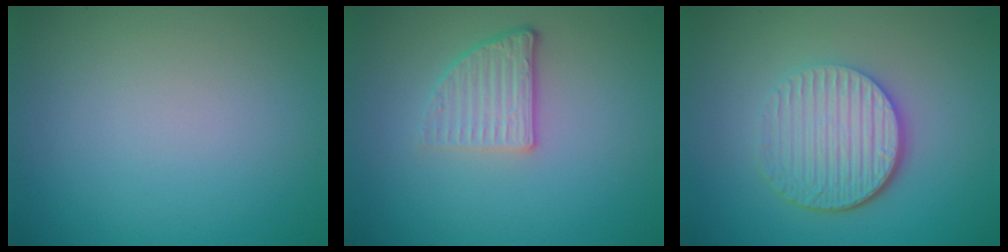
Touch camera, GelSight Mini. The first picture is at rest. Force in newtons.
{"total": 3.0, "press": 2.3, "slide": 1.8}
{"total": 5.3, "press": 3.8, "slide": 3.6}